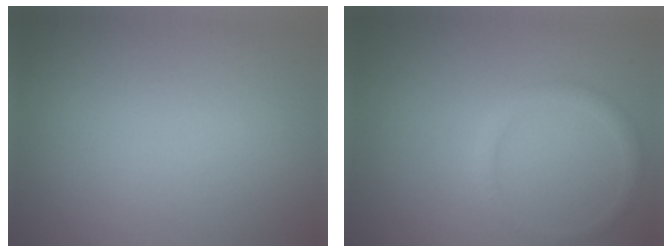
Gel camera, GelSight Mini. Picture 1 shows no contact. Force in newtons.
{"total": 1.5, "press": 1.5, "slide": 0.1}